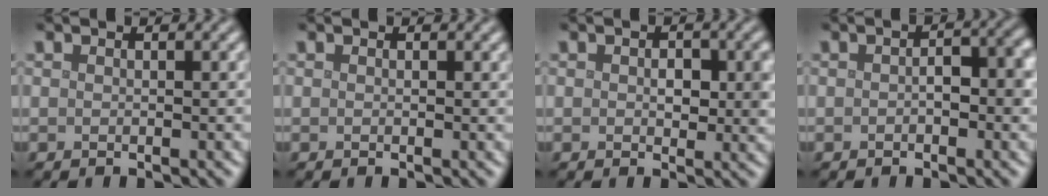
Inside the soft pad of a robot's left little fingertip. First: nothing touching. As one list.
[{"total": 0.0}, {"total": 2.7, "force": [0.3, 1.6, 2.1], "torque": [-0.024, -0.003, 0.004]}, {"total": 2.9, "force": [-0.3, 1.5, 2.5], "torque": [-0.035, 0.003, -0.008]}]